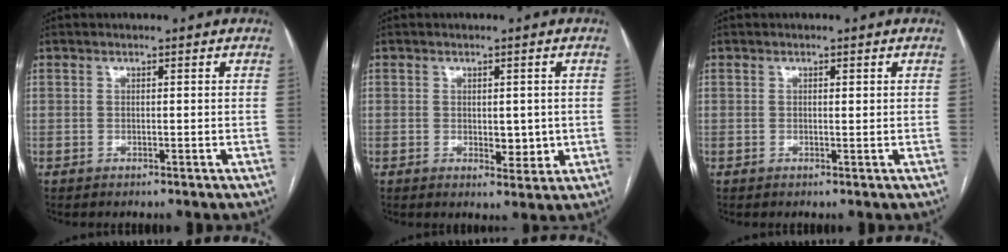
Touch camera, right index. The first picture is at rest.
{"total": 3.8, "force": [-0.1, 2.2, 3.1], "torque": [-0.036, -0.005, 0.007]}
{"total": 0.7, "force": [0.2, 0.2, 0.6], "torque": [-0.011, 0.000, 0.002]}